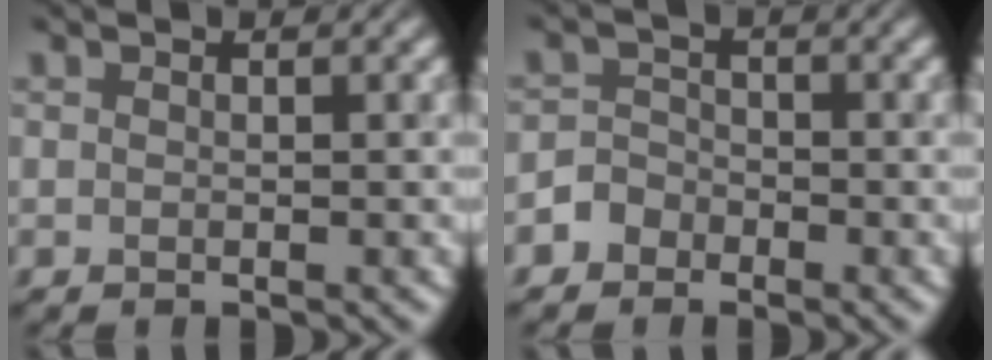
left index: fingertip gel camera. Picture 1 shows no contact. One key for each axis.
{"total": 1.7, "fx": -1.3, "fy": 1.1, "fz": -0.1, "tx": 0.009, "ty": 0.010, "tz": -0.031}